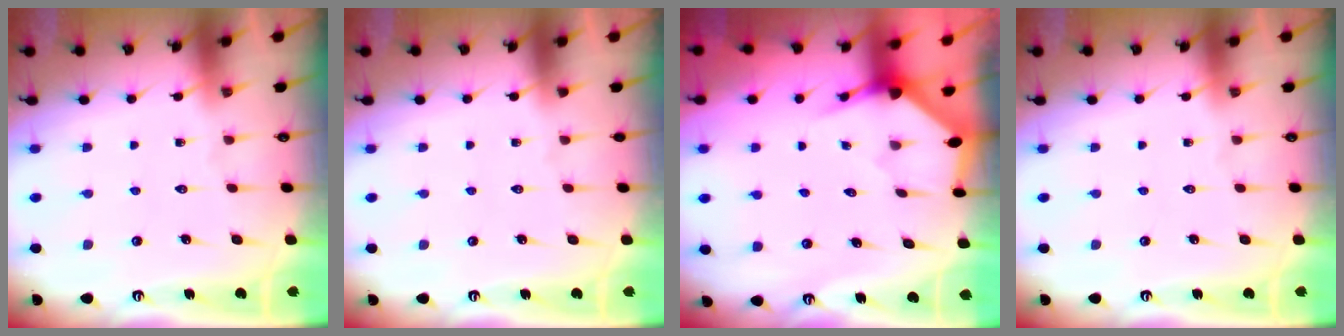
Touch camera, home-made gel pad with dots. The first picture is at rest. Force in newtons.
{"total": 0.0}
{"total": 3.2, "press": 3.2, "slide": 0.3}
{"total": 0.0}